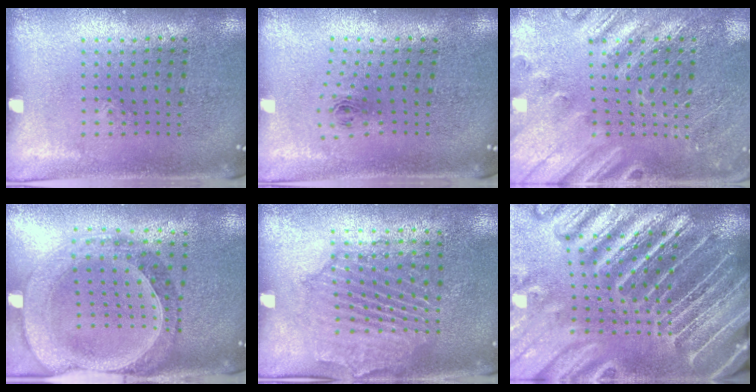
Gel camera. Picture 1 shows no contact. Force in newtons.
{"total": 0.9, "press": 0.4, "slide": 0.8}
{"total": 2.4, "press": 2.4, "slide": 0.3}
{"total": 1.5, "press": 1.4, "slide": 0.4}
{"total": 1.8, "press": 1.8, "slide": 0.3}
{"total": 5.6, "press": 4.9, "slide": 2.8}